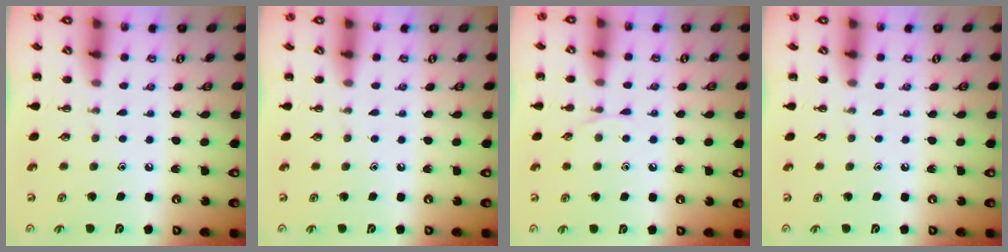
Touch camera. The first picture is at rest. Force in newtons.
{"total": 0.0}
{"total": 4.2, "press": 4.0, "slide": 1.3}
{"total": 0.0}